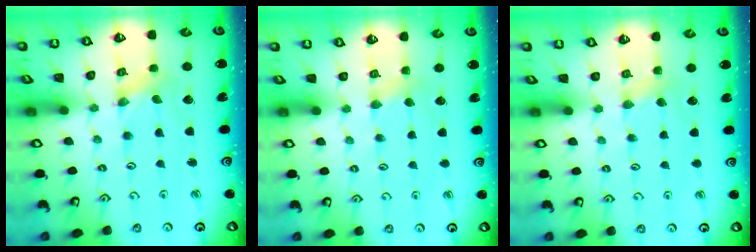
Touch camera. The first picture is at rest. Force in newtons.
{"total": 2.8, "press": 2.8, "slide": 0.6}
{"total": 2.8, "press": 2.8, "slide": 0.6}